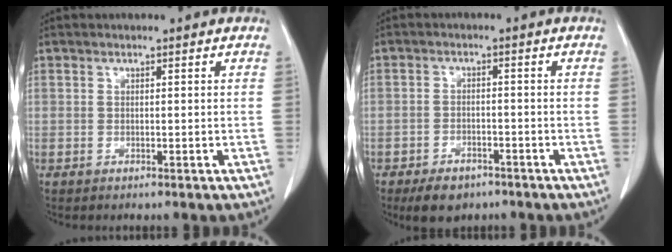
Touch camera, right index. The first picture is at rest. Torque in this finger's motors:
{"motor_torque": [0.49, -0.51, 0.10, 0.02]}